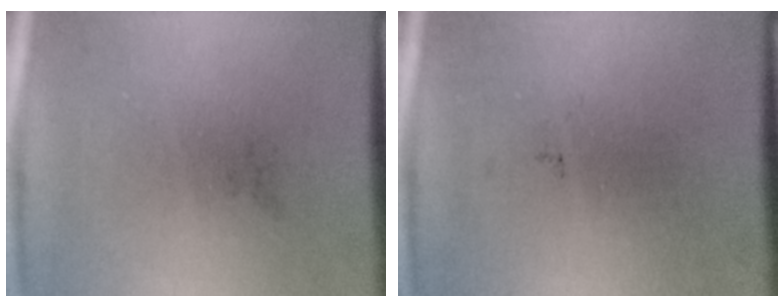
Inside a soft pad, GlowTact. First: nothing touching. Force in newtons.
{"total": 0.0}